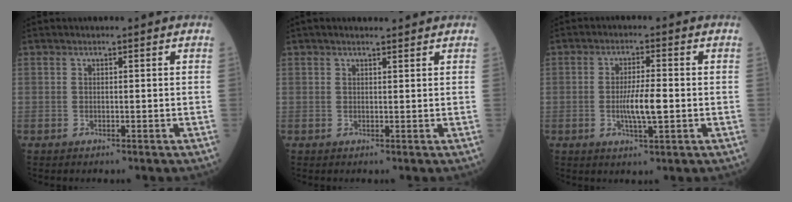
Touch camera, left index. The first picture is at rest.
{"total": 2.4, "force": [2.2, 0.3, 1.0], "torque": [-0.012, 0.014, 0.033]}
{"total": 5.2, "force": [-0.8, 0.6, 5.1], "torque": [-0.100, -0.007, -0.014]}